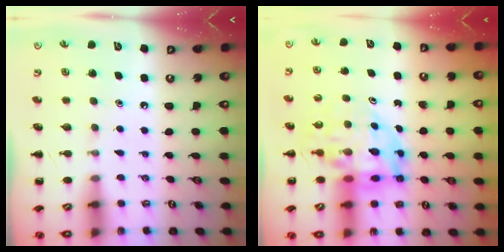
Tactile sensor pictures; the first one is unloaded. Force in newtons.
{"total": 13.9, "press": 13.4, "slide": 3.8}